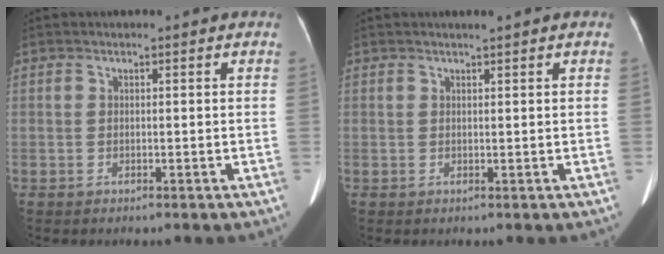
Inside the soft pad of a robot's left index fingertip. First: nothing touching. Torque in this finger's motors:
{"motor_torque": [0.05, -0.12, 0.02, 0.00]}